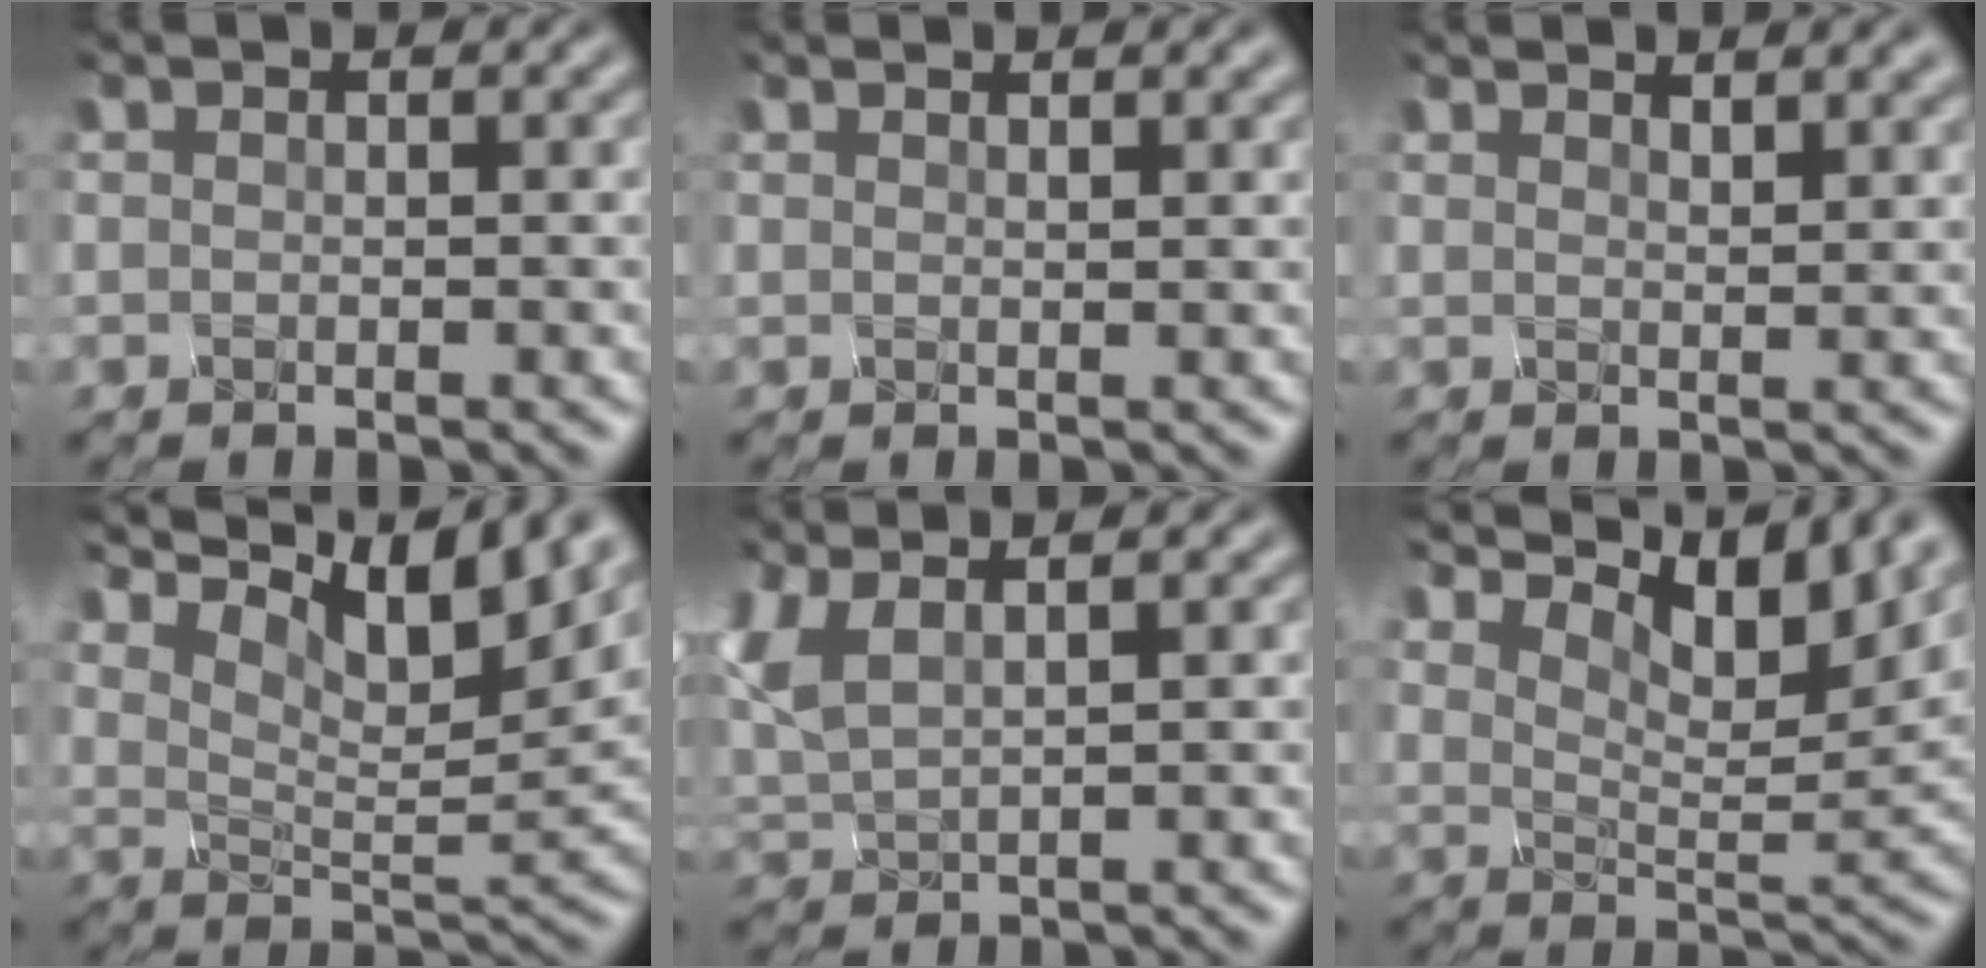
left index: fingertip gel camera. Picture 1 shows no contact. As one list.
[{"total": 1.4, "force": [1.1, 0.4, 0.7], "torque": [0.000, 0.006, 0.011]}, {"total": 2.9, "force": [2.4, 0.8, 1.5], "torque": [-0.010, 0.004, 0.031]}, {"total": 11.5, "force": [7.2, 4.1, 8.0], "torque": [-0.151, 0.009, 0.130]}, {"total": 2.6, "force": [0.6, 1.0, 2.3], "torque": [-0.090, 0.004, 0.035]}, {"total": 8.8, "force": [5.9, 3.3, 5.6], "torque": [-0.117, 0.003, 0.117]}]